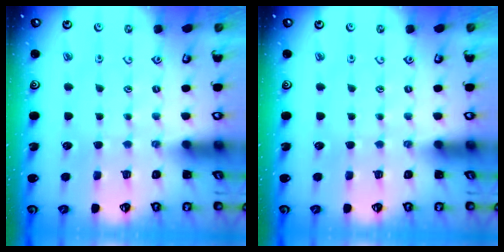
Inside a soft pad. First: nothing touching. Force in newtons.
{"total": 0.0}